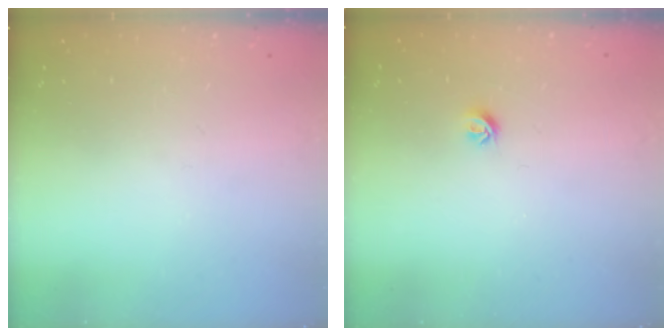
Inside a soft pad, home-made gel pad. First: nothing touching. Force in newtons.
{"total": 4.9, "press": 4.8, "slide": 0.9}